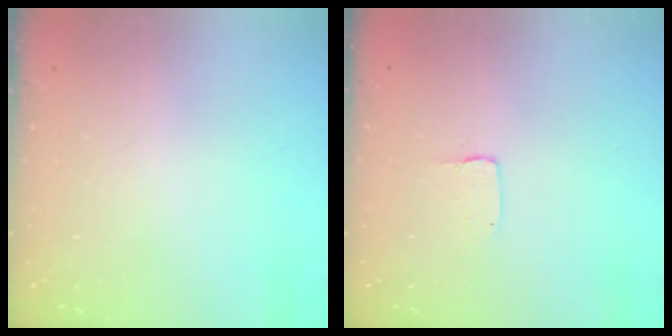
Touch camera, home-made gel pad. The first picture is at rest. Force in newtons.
{"total": 2.0, "press": 2.0, "slide": 0.2}